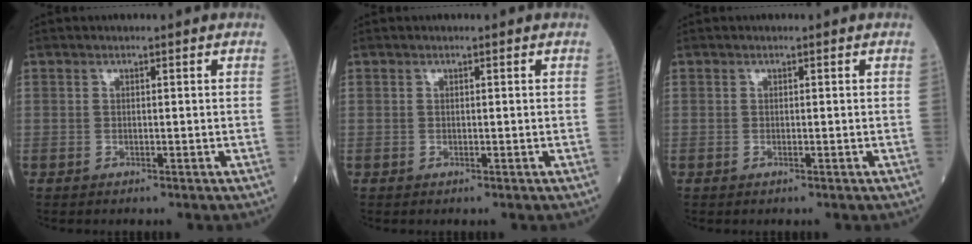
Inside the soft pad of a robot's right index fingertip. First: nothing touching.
{"total": 0.0}
{"total": 0.0}